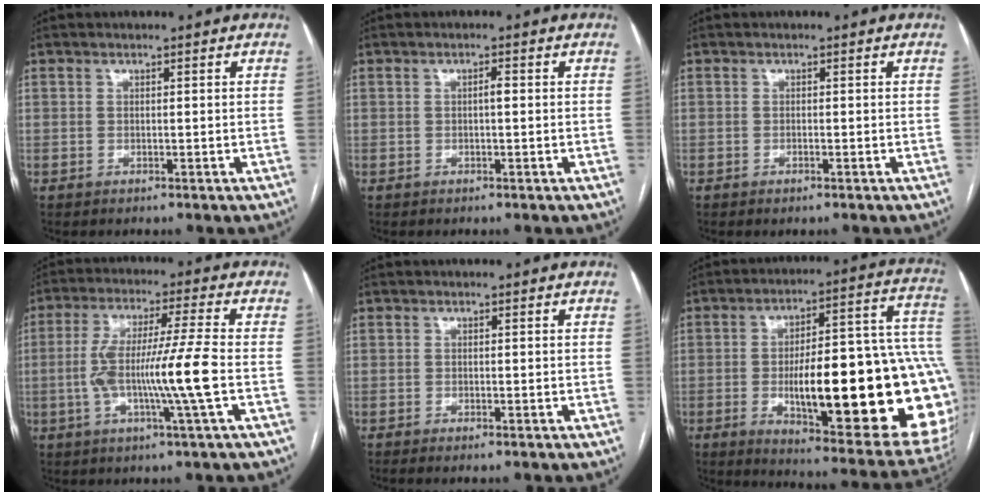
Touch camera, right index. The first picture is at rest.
{"total": 1.1, "force": [0.0, 0.2, 1.1], "torque": [-0.015, 0.003, -0.001]}
{"total": 0.7, "force": [-0.5, 0.0, 0.5], "torque": [-0.009, -0.001, -0.006]}
{"total": 11.6, "force": [-2.1, -0.8, 11.4], "torque": [-0.218, 0.000, -0.043]}
{"total": 0.7, "force": [-0.5, -0.1, 0.5], "torque": [-0.011, -0.001, -0.009]}
{"total": 32.2, "force": [-4.6, 6.7, 31.1], "torque": [-0.353, 0.014, -0.059]}